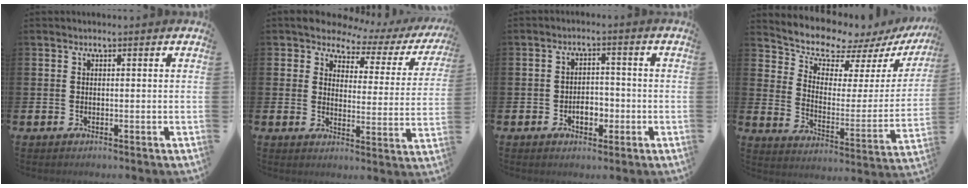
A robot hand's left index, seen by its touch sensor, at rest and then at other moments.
{"total": 4.5, "force": [3.7, 2.3, 0.9], "torque": [-0.029, -0.035, 0.053]}
{"total": 3.3, "force": [-1.2, 2.2, 2.2], "torque": [-0.028, -0.001, -0.028]}
{"total": 7.8, "force": [7.3, 2.3, 1.4], "torque": [-0.064, -0.066, 0.123]}